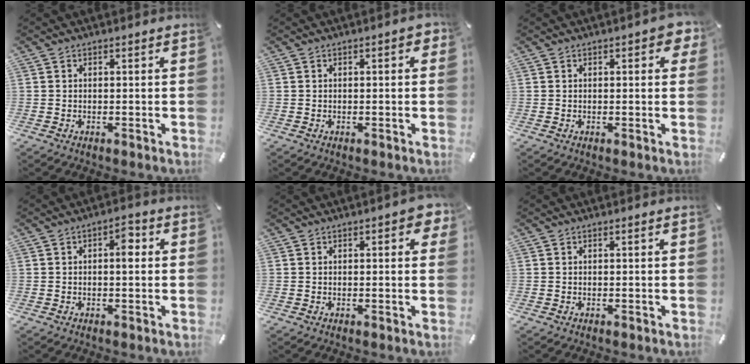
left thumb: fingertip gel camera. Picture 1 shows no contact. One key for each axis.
{"total": 2.0, "fx": 0.2, "fy": 0.8, "fz": 1.9, "tx": -0.028, "ty": 0.004, "tz": -0.001}
{"total": 3.4, "fx": 0.9, "fy": 1.4, "fz": 2.9, "tx": -0.036, "ty": -0.002, "tz": 0.009}
{"total": 4.0, "fx": 0.5, "fy": 1.7, "fz": 3.6, "tx": -0.050, "ty": 0.002, "tz": 0.000}
{"total": 3.5, "fx": 1.0, "fy": 1.5, "fz": 3.1, "tx": -0.039, "ty": -0.001, "tz": 0.011}
{"total": 0.0}